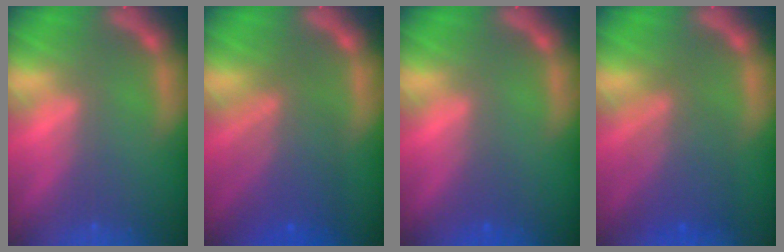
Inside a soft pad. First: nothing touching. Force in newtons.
{"total": 6.5}
{"total": 0.9}
{"total": 5.5}